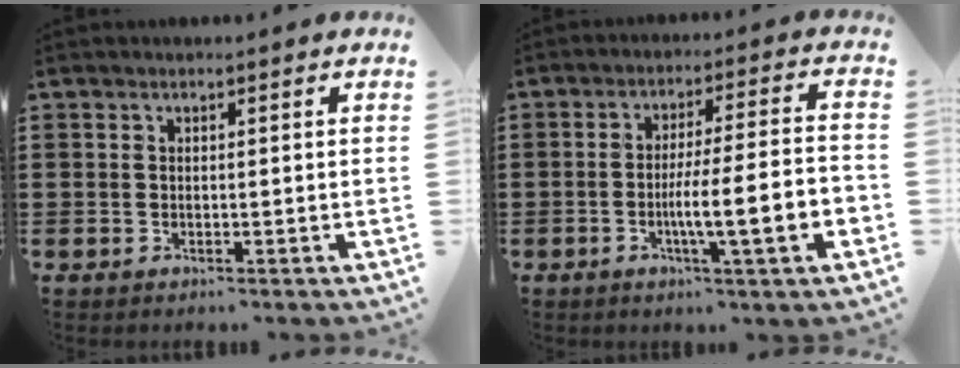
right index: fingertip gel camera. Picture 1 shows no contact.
{"total": 8.5, "force": [-3.0, 0.2, 7.9], "torque": [-0.132, -0.006, -0.056]}